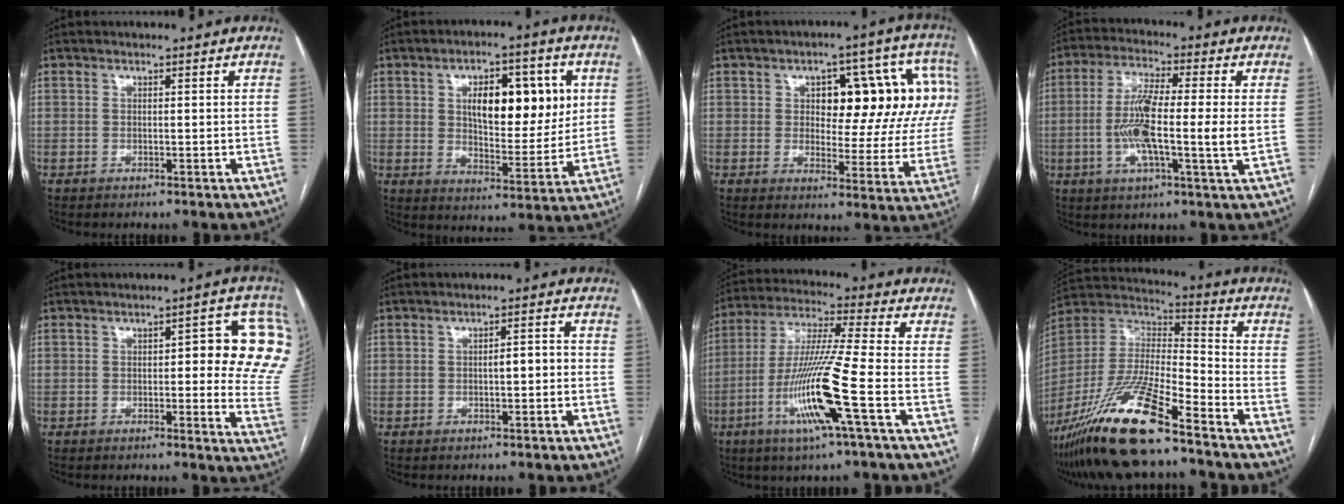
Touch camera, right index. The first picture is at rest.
{"total": 16.6, "force": [4.1, 8.2, 13.9], "torque": [-0.207, 0.023, 0.069]}
{"total": 17.9, "force": [4.5, 7.6, 15.6], "torque": [-0.184, 0.034, 0.057]}
{"total": 11.8, "force": [-0.9, 0.8, 11.7], "torque": [-0.226, 0.001, -0.026]}
{"total": 12.9, "force": [2.2, 3.6, 12.1], "torque": [-0.113, 0.007, 0.014]}
{"total": 2.6, "force": [-0.5, 0.8, 2.5], "torque": [-0.035, 0.011, -0.007]}
{"total": 14.8, "force": [-5.3, -1.0, 13.8], "torque": [-0.282, -0.016, -0.106]}
{"total": 20.4, "force": [-14.2, 3.0, 14.3], "torque": [-0.321, -0.031, -0.267]}